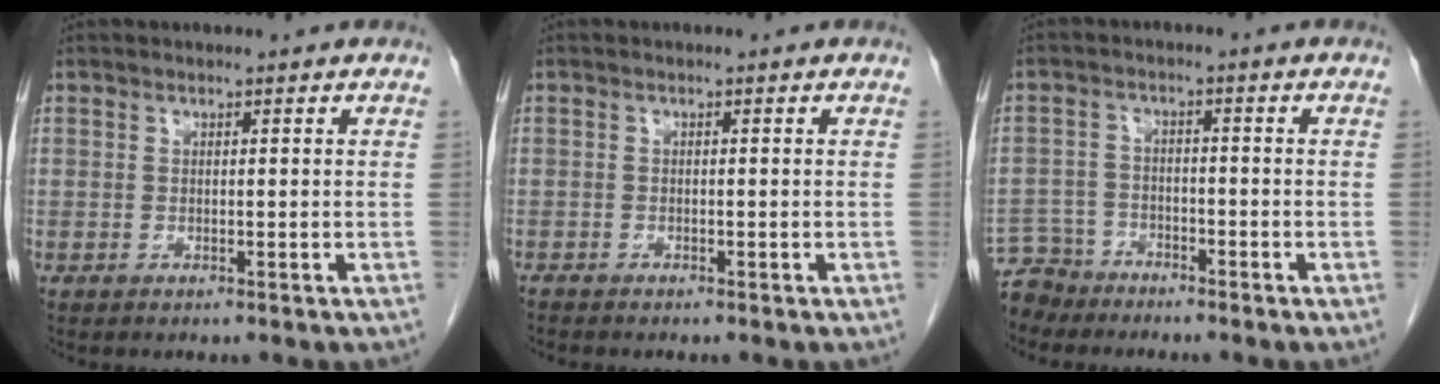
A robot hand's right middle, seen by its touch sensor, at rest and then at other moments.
{"total": 1.0, "force": [-0.9, 0.2, 0.3], "torque": [-0.010, -0.001, -0.019]}
{"total": 5.1, "force": [-4.6, 1.9, -0.9], "torque": [0.018, -0.003, -0.091]}